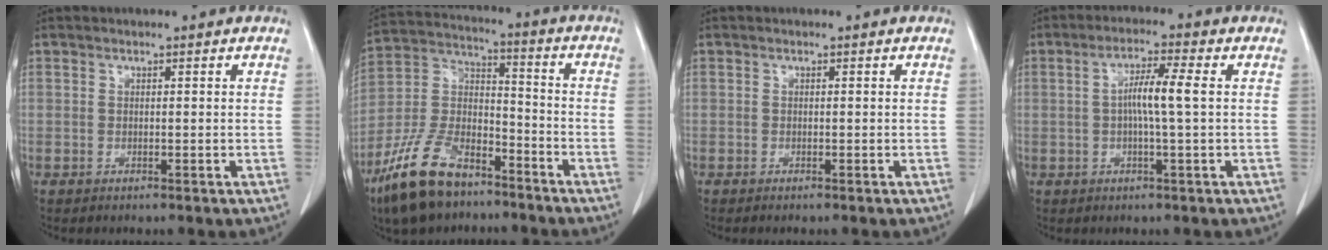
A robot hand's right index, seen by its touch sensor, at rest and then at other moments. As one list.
[{"total": 15.0, "force": [-10.5, 6.6, 8.4], "torque": [-0.186, 0.006, -0.198]}, {"total": 0.8, "force": [-0.7, 0.0, 0.4], "torque": [-0.007, -0.002, -0.008]}, {"total": 5.4, "force": [0.2, -0.2, 5.4], "torque": [-0.104, 0.006, 0.003]}]